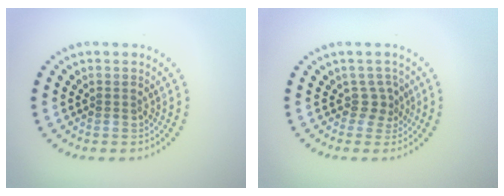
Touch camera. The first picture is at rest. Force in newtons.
{"total": 1.8, "press": 1.2, "slide": 1.4}